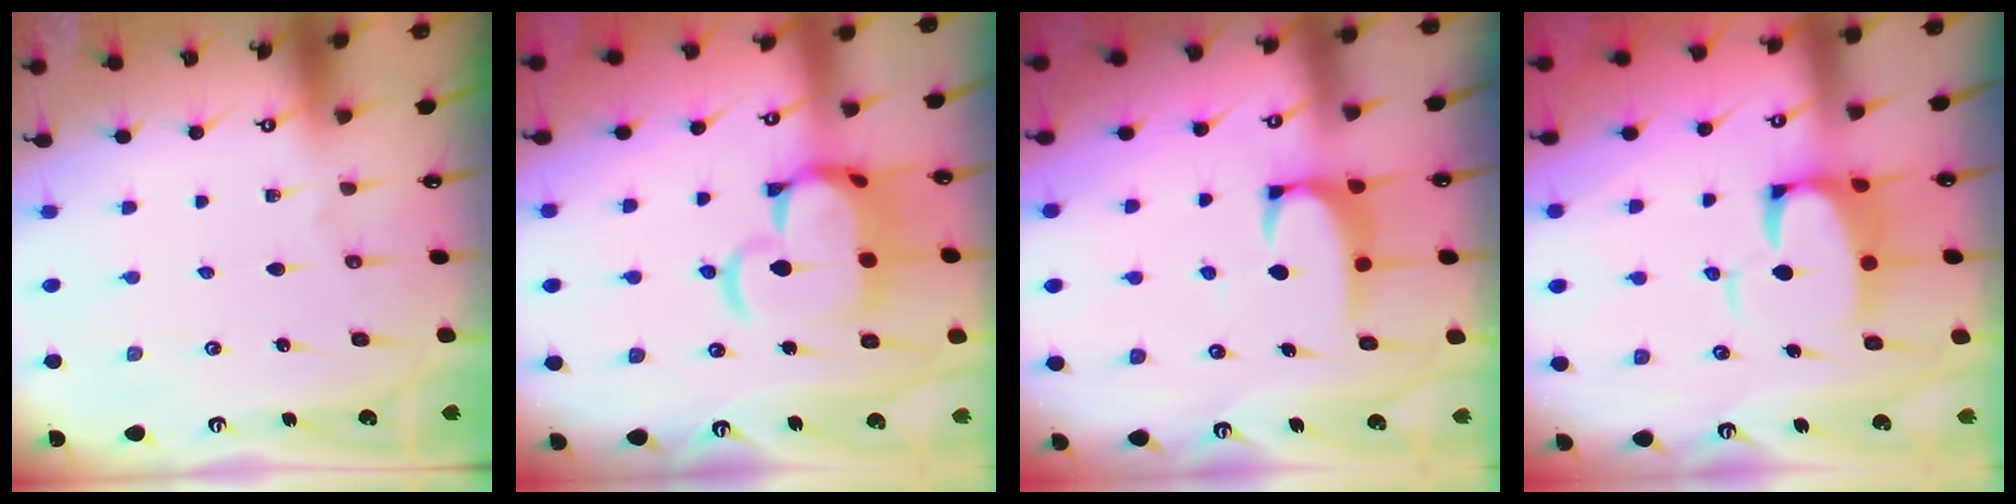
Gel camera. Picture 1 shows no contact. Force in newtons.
{"total": 9.0, "press": 8.8, "slide": 1.9}
{"total": 2.0, "press": 2.0, "slide": 0.3}
{"total": 6.1, "press": 6.0, "slide": 1.2}